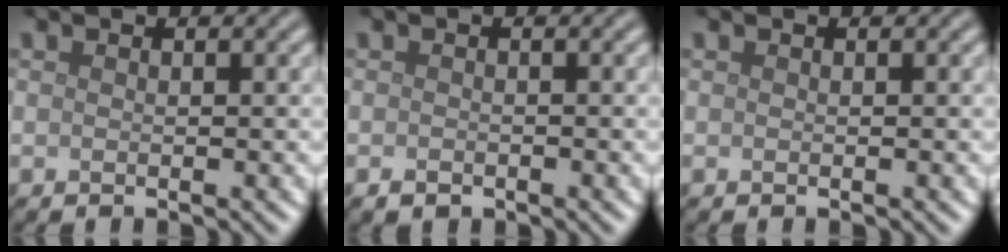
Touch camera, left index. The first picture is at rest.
{"total": 0.8, "force": [-0.5, 0.5, 0.4], "torque": [-0.006, -0.003, -0.008]}
{"total": 0.0}